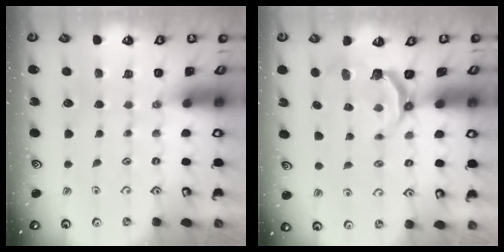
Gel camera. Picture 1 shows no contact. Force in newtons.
{"total": 5.1, "press": 3.6, "slide": 3.6}